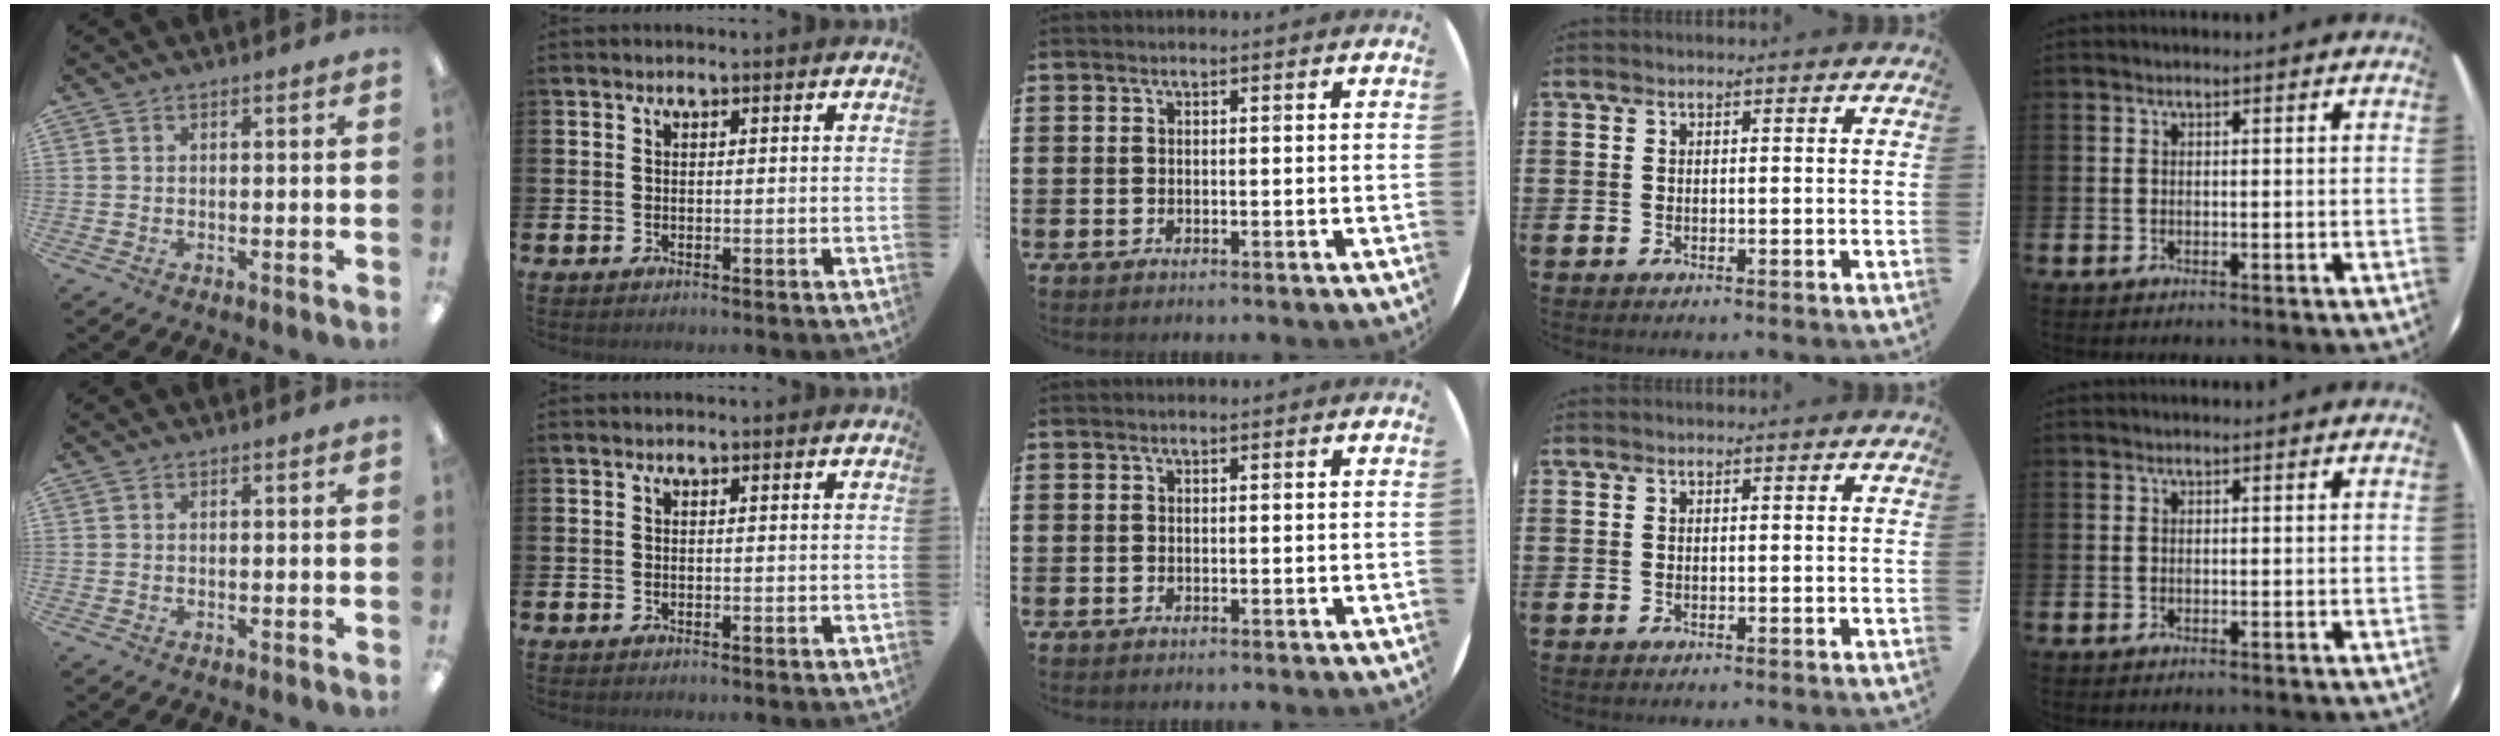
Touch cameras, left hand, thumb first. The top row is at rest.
{}